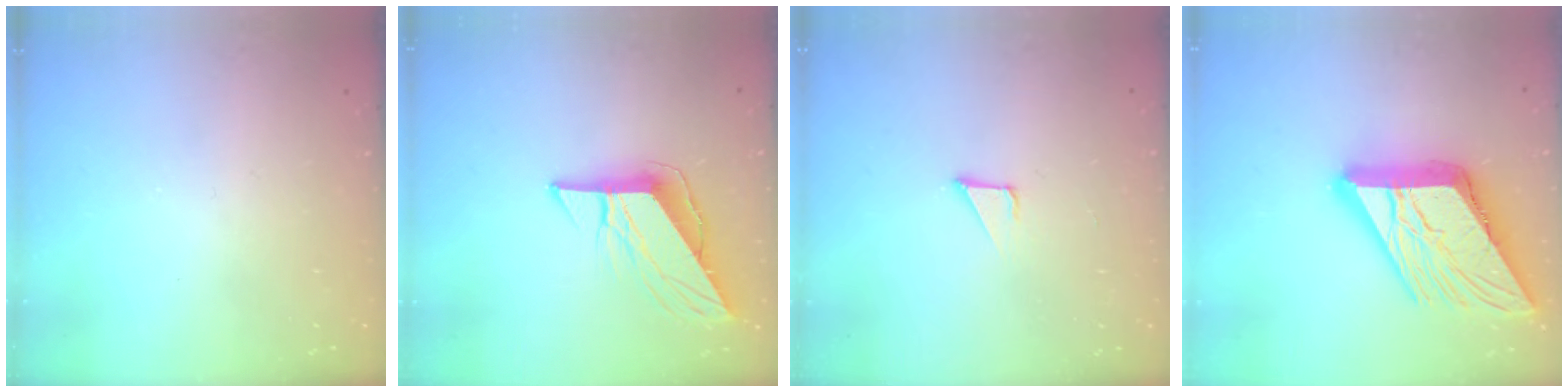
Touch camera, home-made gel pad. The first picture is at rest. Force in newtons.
{"total": 9.9, "press": 9.9, "slide": 0.9}
{"total": 2.1, "press": 2.1, "slide": 0.1}
{"total": 24.2, "press": 24.1, "slide": 2.8}